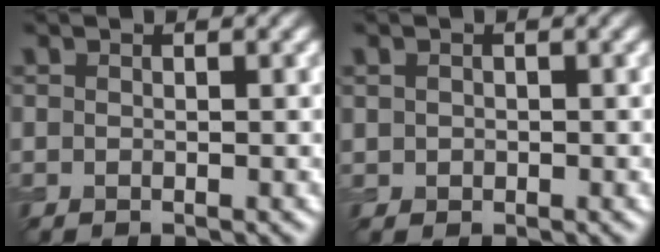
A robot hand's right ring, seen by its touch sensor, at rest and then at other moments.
{"total": 0.8, "force": [0.1, 0.7, 0.3], "torque": [-0.003, -0.001, 0.001]}